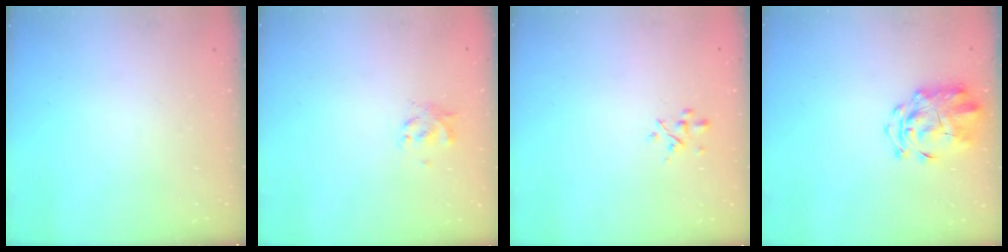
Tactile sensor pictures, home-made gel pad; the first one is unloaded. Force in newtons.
{"total": 2.8, "press": 2.8, "slide": 0.6}
{"total": 2.2, "press": 2.0, "slide": 0.9}
{"total": 3.6, "press": 3.4, "slide": 1.3}